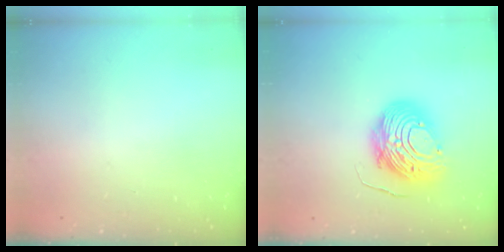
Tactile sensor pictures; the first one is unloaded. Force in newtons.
{"total": 12.8, "press": 12.7, "slide": 1.1}